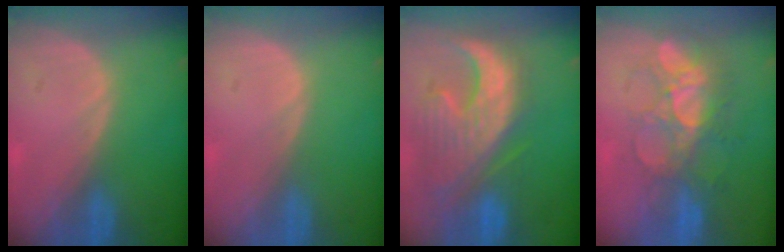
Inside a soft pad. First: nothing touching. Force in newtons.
{"total": 0.0}
{"total": 12.3, "press": 11.1, "slide": 5.3}
{"total": 8.4, "press": 8.1, "slide": 2.2}